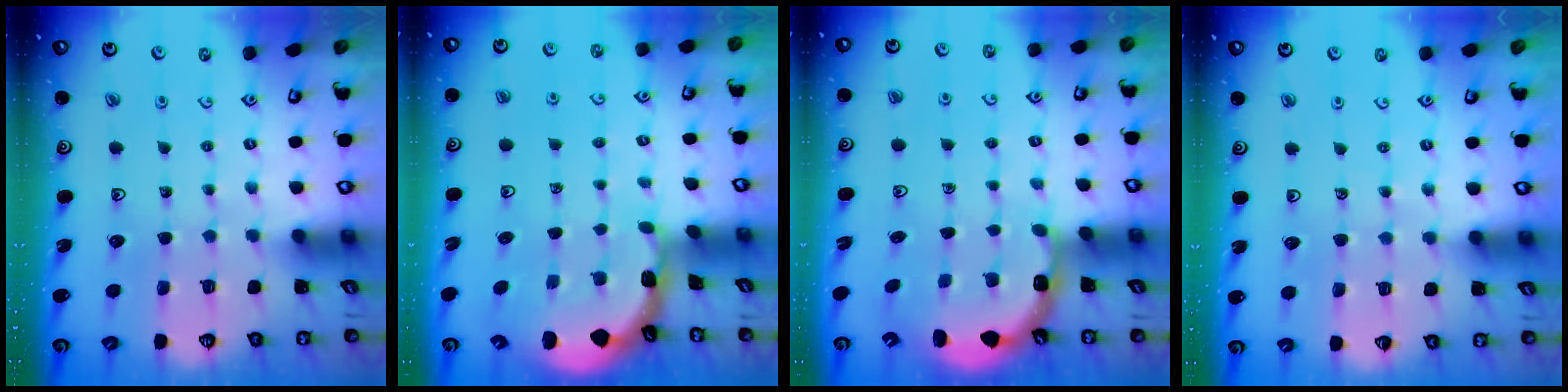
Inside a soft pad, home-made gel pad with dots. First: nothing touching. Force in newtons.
{"total": 1.5, "press": 1.5, "slide": 0.1}
{"total": 3.2, "press": 2.6, "slide": 1.9}
{"total": 2.1, "press": 2.0, "slide": 0.3}